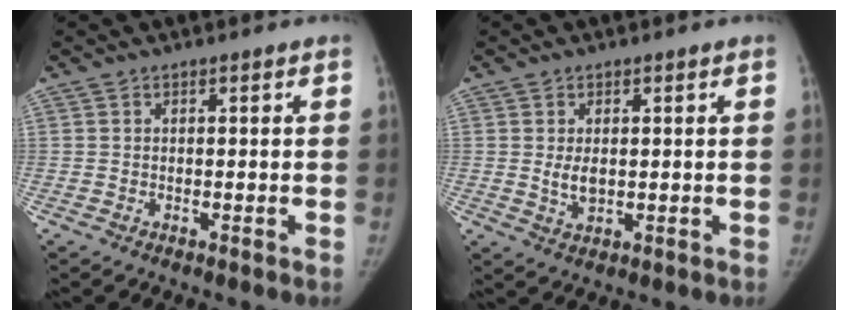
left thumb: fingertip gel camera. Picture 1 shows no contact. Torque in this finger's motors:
{"motor_torque": [0.28, 0.38, -0.01, 0.01, 0.01]}